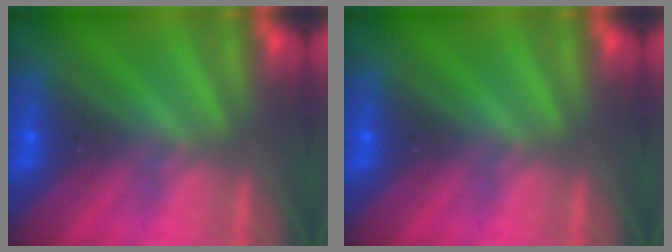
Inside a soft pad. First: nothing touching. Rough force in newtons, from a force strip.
{"total": 0.0}